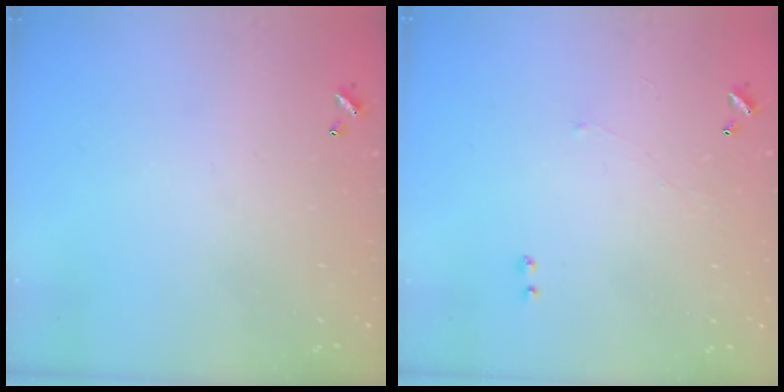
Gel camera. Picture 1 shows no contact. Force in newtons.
{"total": 1.2, "press": 1.0, "slide": 0.6}